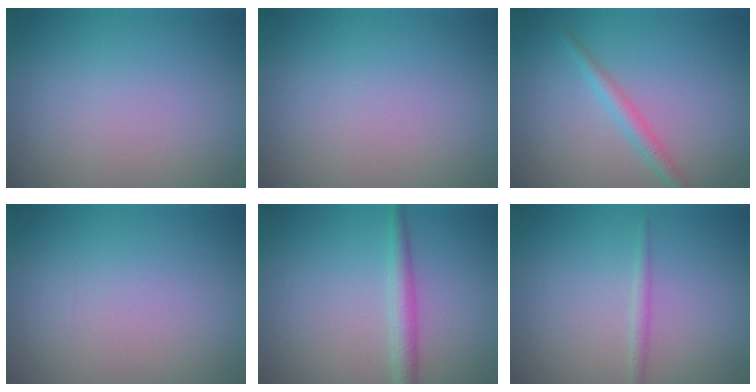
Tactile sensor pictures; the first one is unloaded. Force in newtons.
{"total": 0.0}
{"total": 1.7, "press": 1.7, "slide": 0.1}
{"total": 0.0}
{"total": 2.2, "press": 2.2, "slide": 0.0}
{"total": 0.9, "press": 0.9, "slide": 0.0}